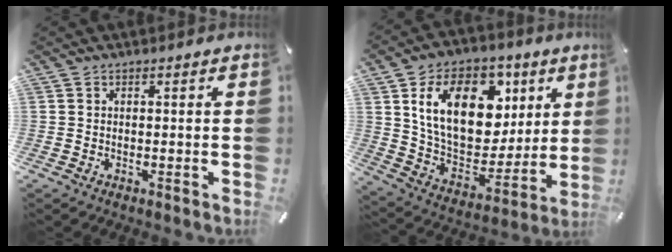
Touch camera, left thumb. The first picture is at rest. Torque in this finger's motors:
{"motor_torque": [2.43, 2.58, 1.73, -1.04, 0.63]}